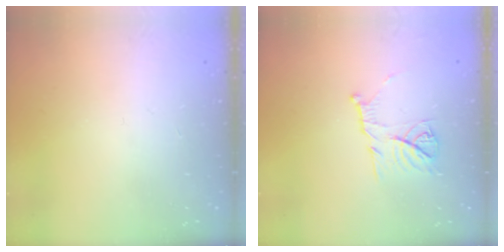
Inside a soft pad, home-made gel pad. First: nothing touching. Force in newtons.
{"total": 10.3, "press": 10.3, "slide": 0.1}